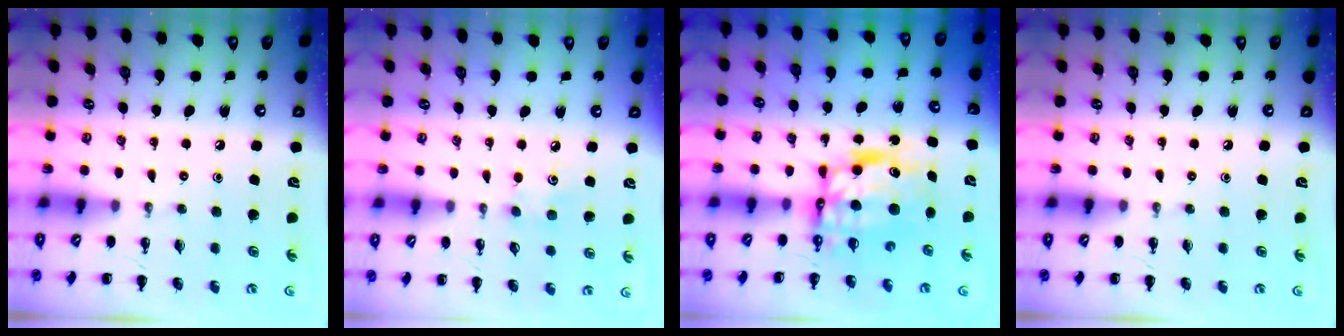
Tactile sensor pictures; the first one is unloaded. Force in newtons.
{"total": 3.7, "press": 3.5, "slide": 1.0}
{"total": 9.1, "press": 8.7, "slide": 2.5}
{"total": 0.0}